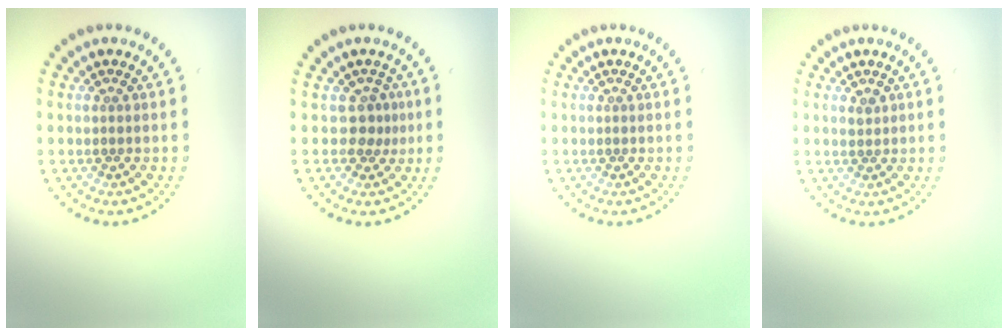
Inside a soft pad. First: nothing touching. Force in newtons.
{"total": 1.8, "press": 1.3, "slide": 1.2}
{"total": 0.0}
{"total": 0.8, "press": 0.8, "slide": 0.3}